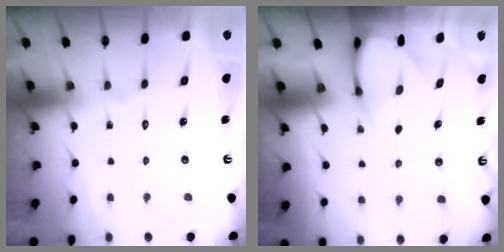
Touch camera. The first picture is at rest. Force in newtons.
{"total": 3.4, "press": 3.4, "slide": 0.3}